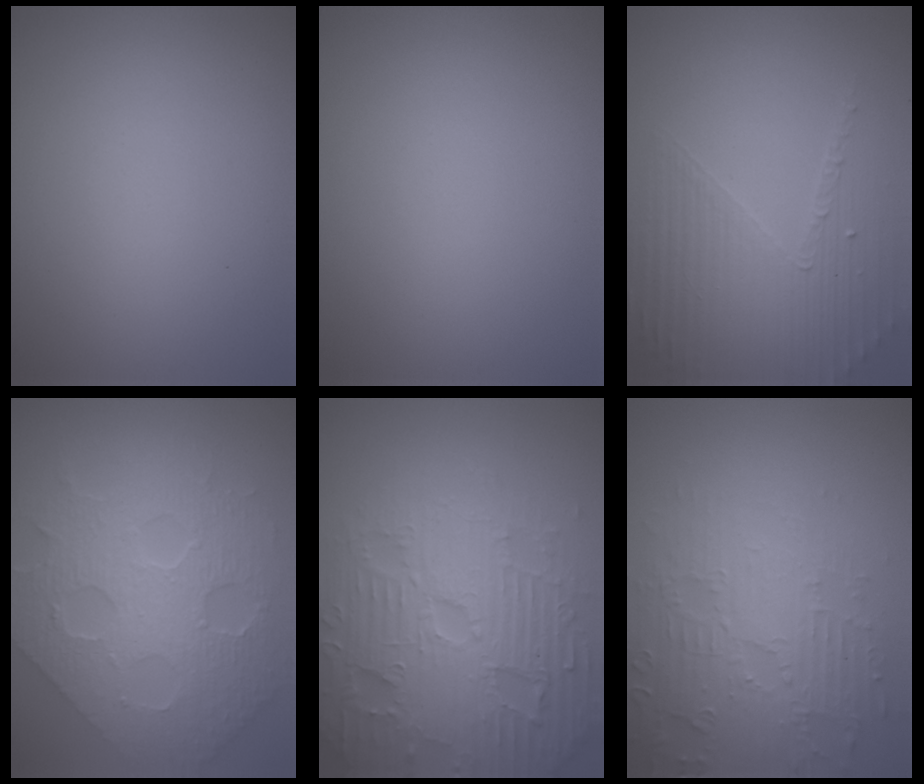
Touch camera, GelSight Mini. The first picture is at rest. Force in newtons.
{"total": 0.0}
{"total": 4.8, "press": 3.2, "slide": 3.5}
{"total": 8.7, "press": 6.4, "slide": 5.9}
{"total": 7.8, "press": 7.5, "slide": 1.8}
{"total": 4.5, "press": 4.4, "slide": 0.6}